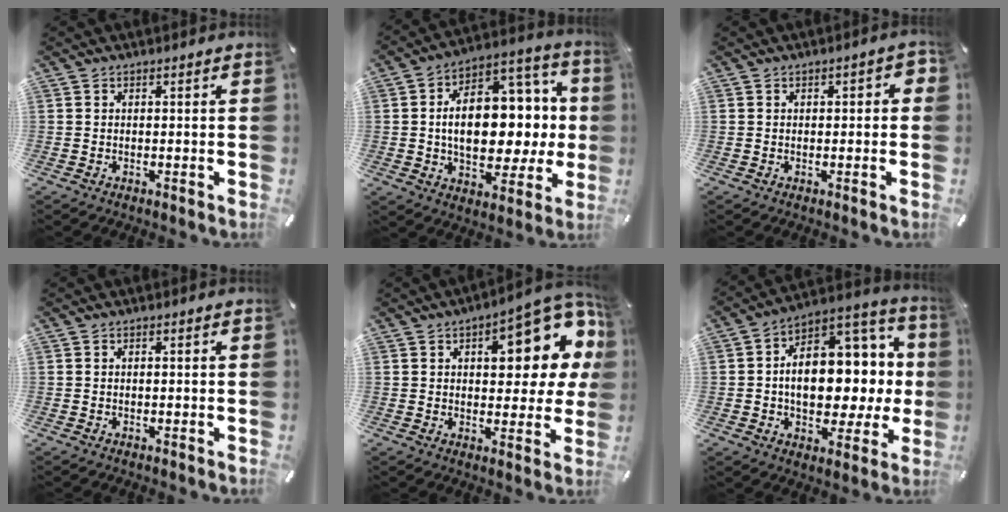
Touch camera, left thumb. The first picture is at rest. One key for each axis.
{"total": 19.3, "fx": 0.9, "fy": 12.4, "fz": 14.7, "tx": -0.223, "ty": -0.007, "tz": 0.020}
{"total": 2.1, "fx": -0.4, "fy": 1.2, "fz": 1.7, "tx": -0.029, "ty": 0.007, "tz": -0.009}
{"total": 0.7, "fx": 0.0, "fy": 0.2, "fz": 0.6, "tx": -0.011, "ty": 0.000, "tz": -0.001}
{"total": 16.9, "fx": 6.4, "fy": 8.0, "fz": 13.4, "tx": -0.154, "ty": -0.040, "tz": 0.098}
{"total": 17.3, "fx": 0.1, "fy": 11.8, "fz": 12.6, "tx": -0.175, "ty": -0.013, "tz": 0.009}